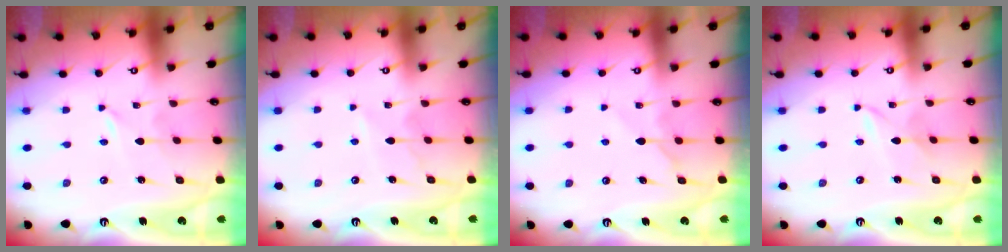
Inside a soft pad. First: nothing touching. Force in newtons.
{"total": 5.6, "press": 5.6, "slide": 0.5}
{"total": 5.2, "press": 5.2, "slide": 0.6}
{"total": 1.9, "press": 1.9, "slide": 0.2}